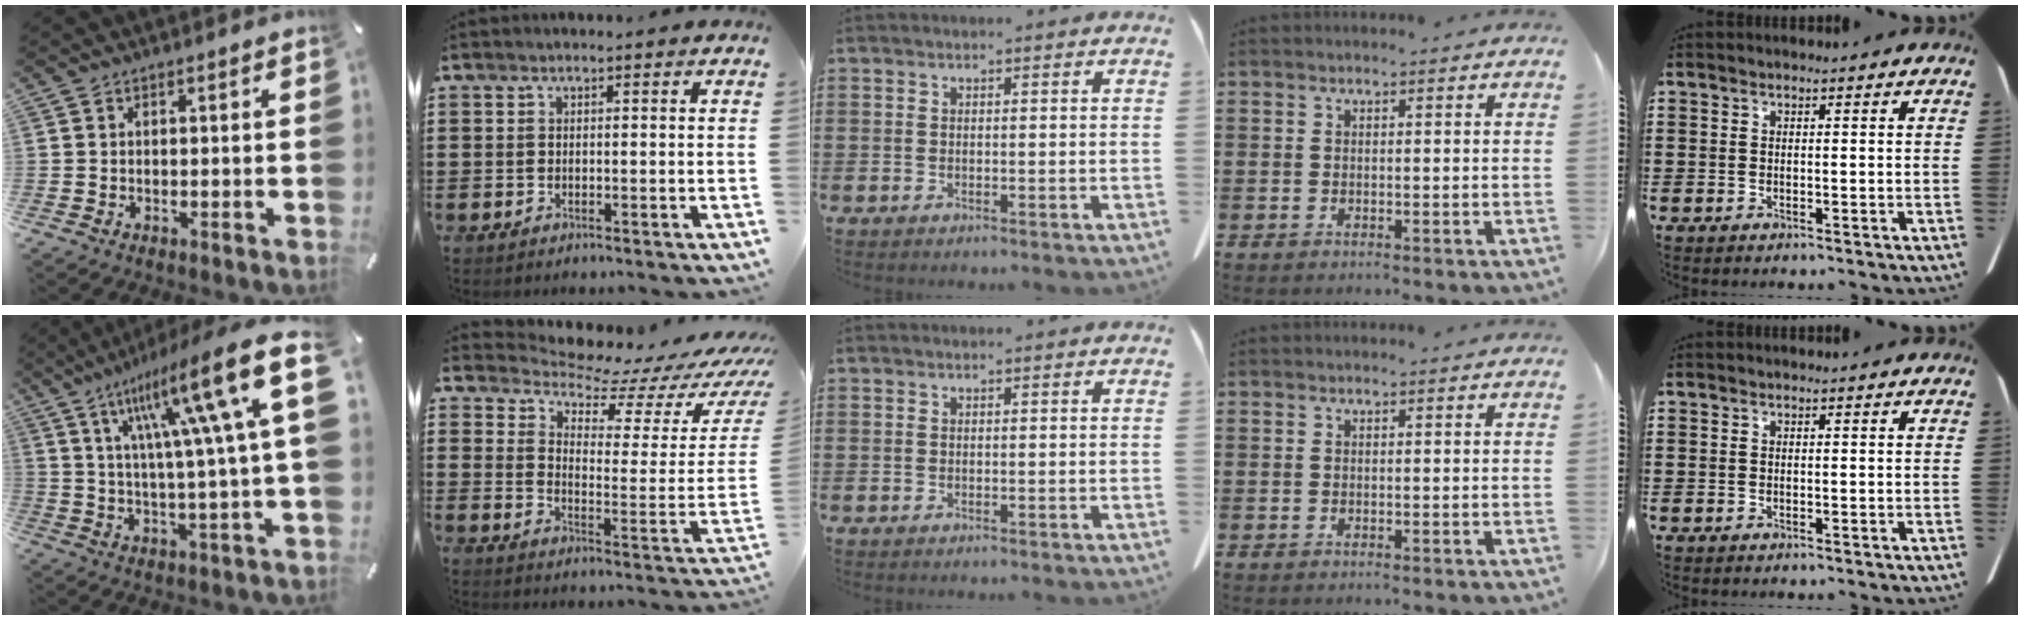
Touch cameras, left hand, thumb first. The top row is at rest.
{"thumb": {"total": 23.7, "force": [8.6, 4.2, 21.7], "torque": [-0.338, -0.041, 0.129]}, "index": {"total": 6.7, "force": [6.3, 1.7, 1.7], "torque": [-0.055, -0.056, 0.107]}}